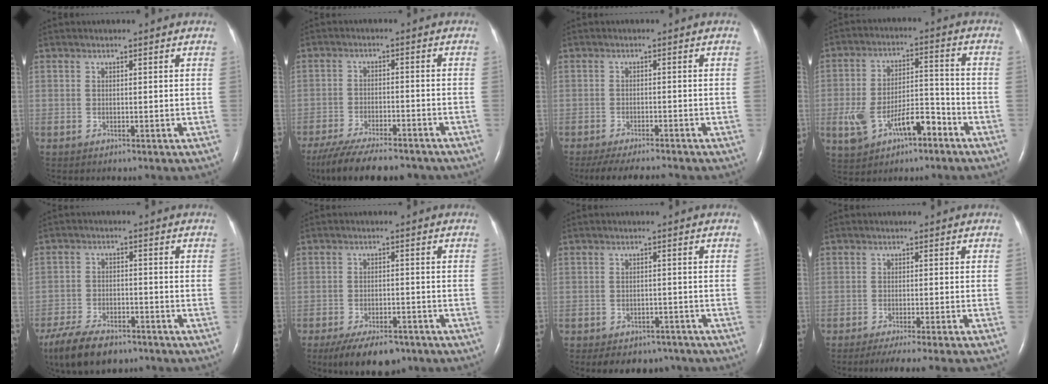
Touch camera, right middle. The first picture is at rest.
{"total": 16.6, "force": [-14.0, 3.9, 7.9], "torque": [-0.158, -0.023, -0.206]}
{"total": 8.9, "force": [-8.0, 1.1, 3.8], "torque": [-0.058, -0.013, -0.117]}
{"total": 10.7, "force": [-4.9, 4.6, 8.3], "torque": [-0.162, 0.020, -0.073]}
{"total": 10.8, "force": [-8.2, 4.3, 5.6], "torque": [-0.103, -0.014, -0.137]}
{"total": 9.5, "force": [-7.0, 3.9, 5.1], "torque": [-0.081, -0.006, -0.109]}
{"total": 8.4, "force": [-6.9, 4.3, 2.2], "torque": [-0.026, 0.007, -0.081]}
{"total": 8.5, "force": [-7.2, -1.2, 4.5], "torque": [-0.038, -0.020, -0.104]}